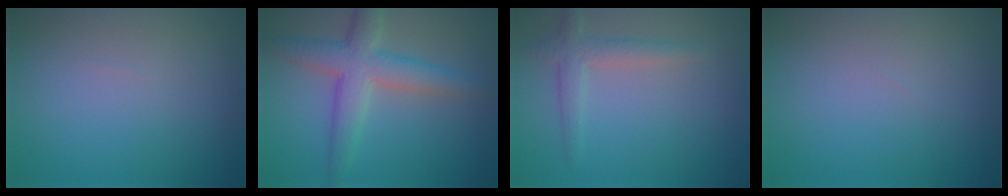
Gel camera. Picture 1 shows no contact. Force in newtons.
{"total": 5.3, "press": 5.3, "slide": 0.3}
{"total": 2.3, "press": 2.3, "slide": 0.2}
{"total": 0.0}